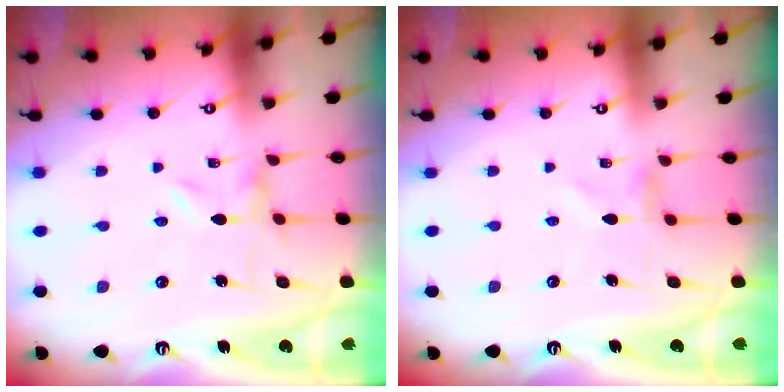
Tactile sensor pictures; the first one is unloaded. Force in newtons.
{"total": 0.0}